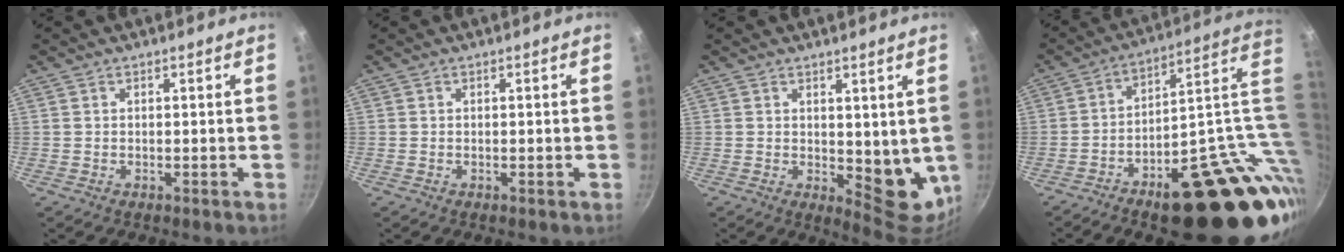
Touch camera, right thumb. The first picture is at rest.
{"total": 0.0}
{"total": 9.4, "force": [1.4, 4.9, 7.9], "torque": [-0.071, -0.024, 0.032]}
{"total": 28.7, "force": [-3.5, 12.7, 25.4], "torque": [-0.271, 0.032, -0.030]}